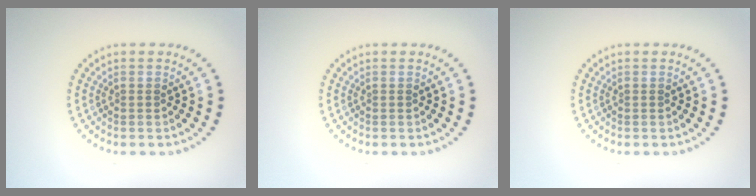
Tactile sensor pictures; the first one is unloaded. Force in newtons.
{"total": 0.0}
{"total": 0.0}